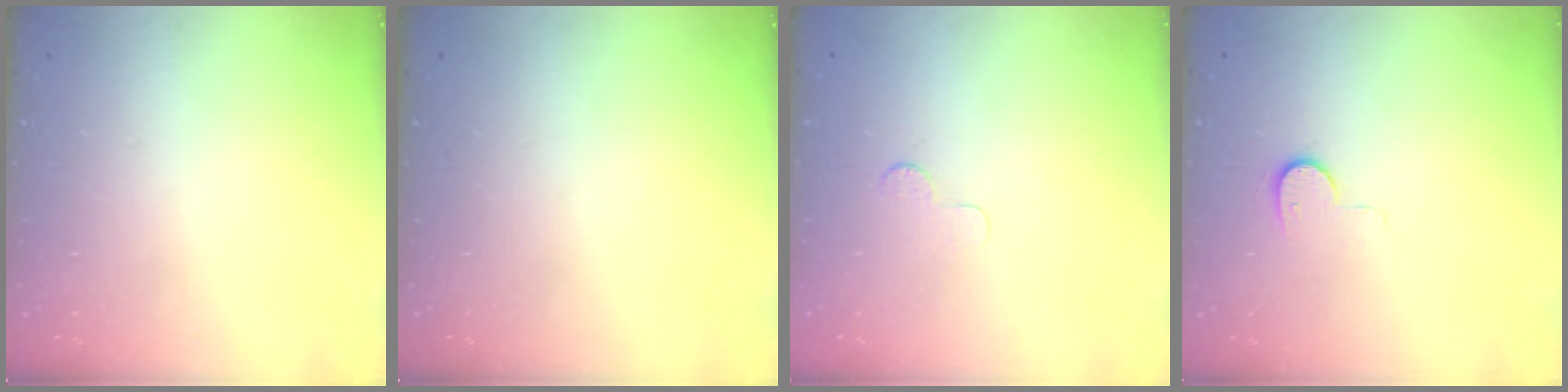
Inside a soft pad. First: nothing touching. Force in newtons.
{"total": 0.0}
{"total": 3.0, "press": 2.9, "slide": 0.3}
{"total": 6.2, "press": 6.2, "slide": 0.6}